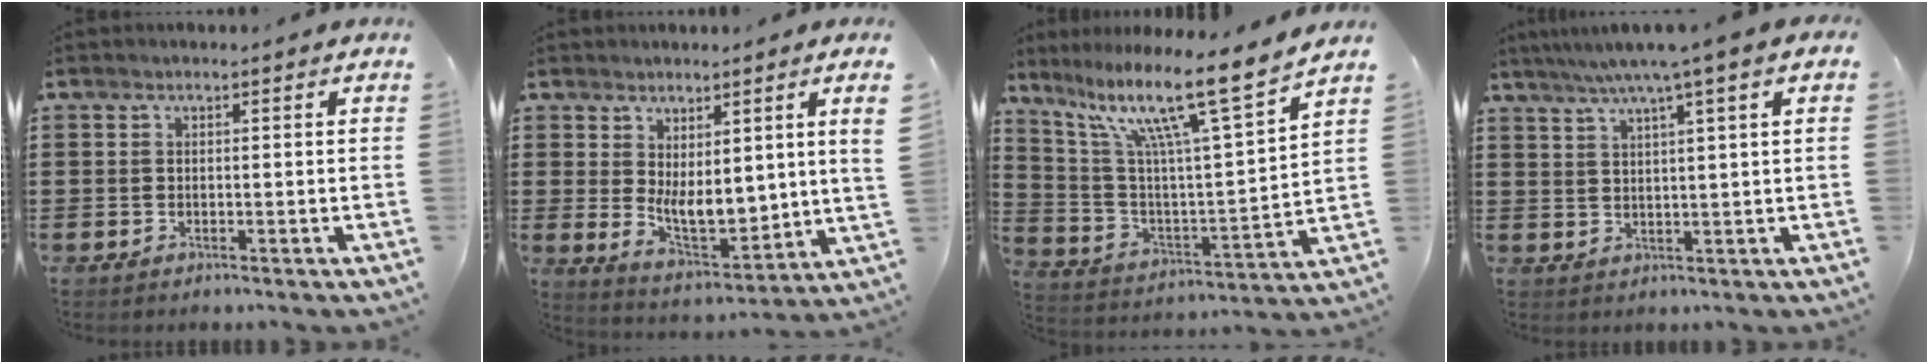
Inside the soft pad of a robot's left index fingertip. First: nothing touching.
{"total": 5.2, "force": [2.2, 1.4, 4.5], "torque": [-0.092, -0.024, 0.036]}
{"total": 13.6, "force": [9.5, 1.0, 9.7], "torque": [-0.201, -0.061, 0.146]}
{"total": 4.8, "force": [2.9, 0.0, 3.8], "torque": [-0.081, -0.003, 0.046]}